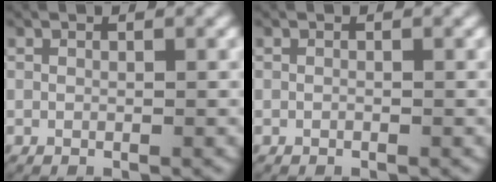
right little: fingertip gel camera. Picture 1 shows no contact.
{"total": 0.0}